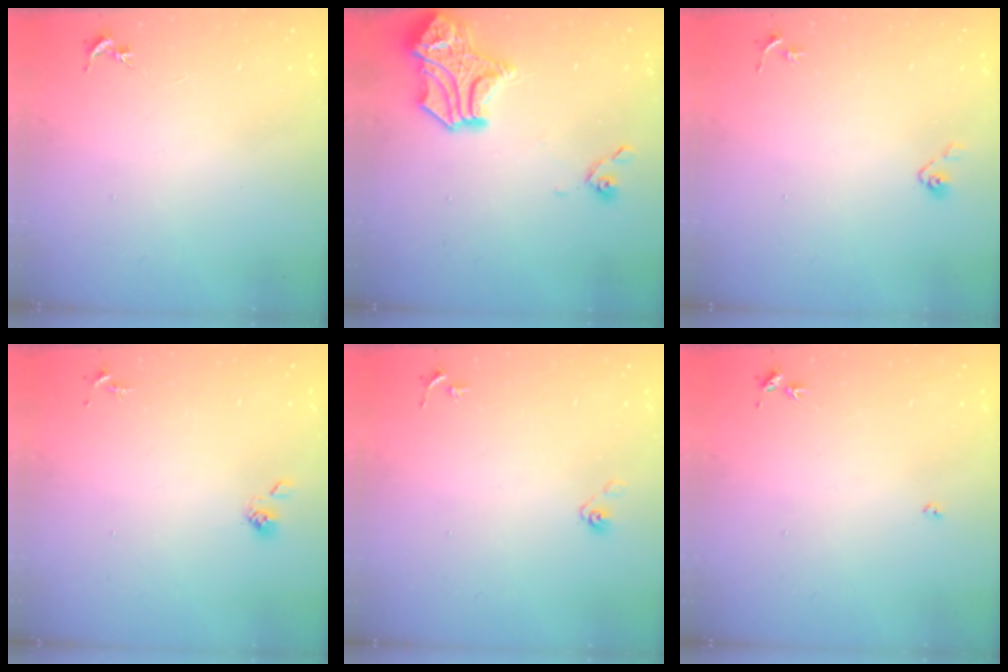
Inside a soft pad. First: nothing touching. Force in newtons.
{"total": 17.1, "press": 17.0, "slide": 1.5}
{"total": 4.1, "press": 3.9, "slide": 1.2}
{"total": 4.4, "press": 3.7, "slide": 2.4}
{"total": 4.0, "press": 3.3, "slide": 2.2}
{"total": 2.7, "press": 2.7, "slide": 0.5}